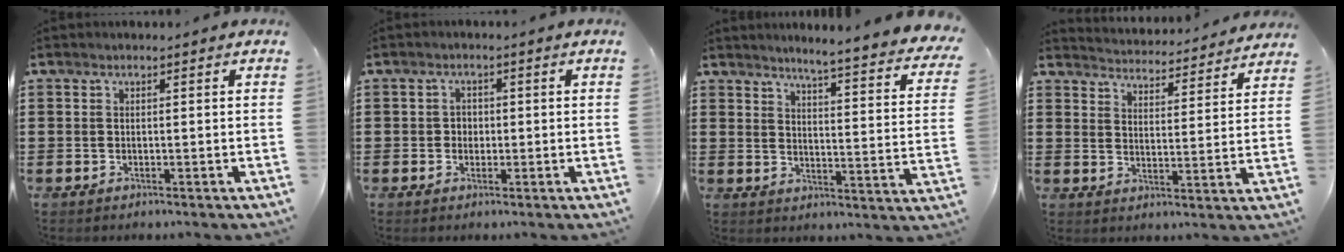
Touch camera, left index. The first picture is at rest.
{"total": 1.7, "force": [0.0, 1.6, 0.7], "torque": [-0.019, 0.007, -0.004]}
{"total": 3.9, "force": [3.5, -1.0, 1.6], "torque": [-0.042, -0.042, 0.048]}
{"total": 4.0, "force": [4.0, -0.4, -0.3], "torque": [-0.010, -0.039, 0.064]}